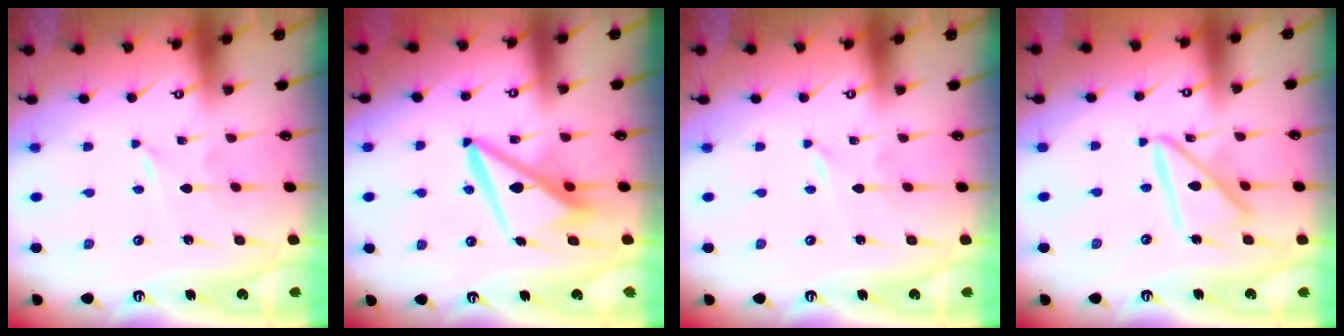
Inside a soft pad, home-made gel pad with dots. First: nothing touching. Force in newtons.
{"total": 10.7, "press": 10.6, "slide": 1.3}
{"total": 0.0}
{"total": 14.2, "press": 14.1, "slide": 1.4}